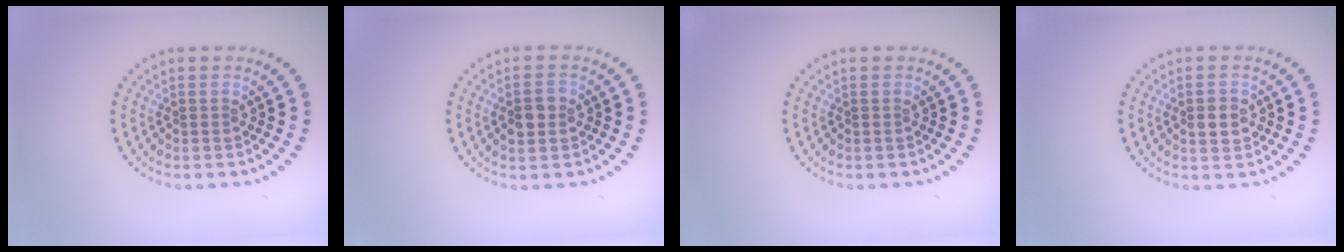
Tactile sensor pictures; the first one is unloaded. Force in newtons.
{"total": 2.5, "press": 2.5, "slide": 0.1}
{"total": 0.0}
{"total": 2.1, "press": 2.1, "slide": 0.1}